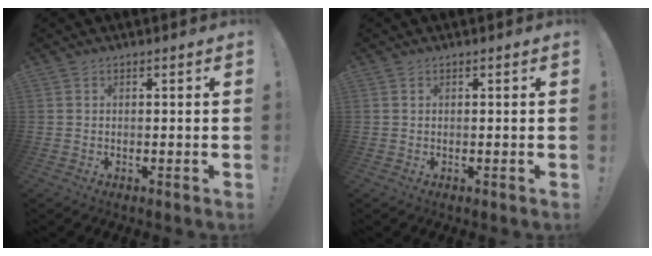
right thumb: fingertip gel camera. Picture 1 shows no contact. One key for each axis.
{"total": 0.0}